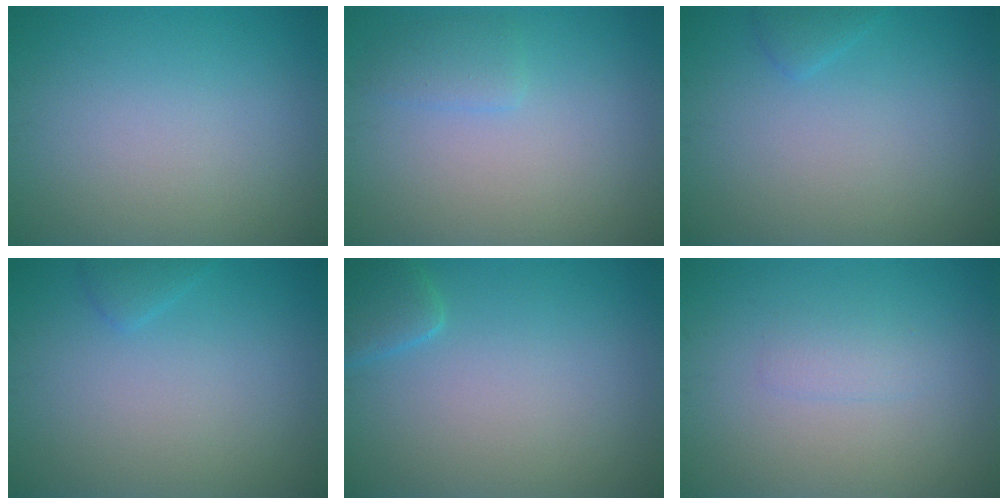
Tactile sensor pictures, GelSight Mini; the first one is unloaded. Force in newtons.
{"total": 1.5, "press": 1.5, "slide": 0.1}
{"total": 1.0, "press": 1.0, "slide": 0.1}
{"total": 1.0, "press": 1.0, "slide": 0.1}
{"total": 2.1, "press": 2.1, "slide": 0.2}
{"total": 1.1, "press": 1.1, "slide": 0.1}